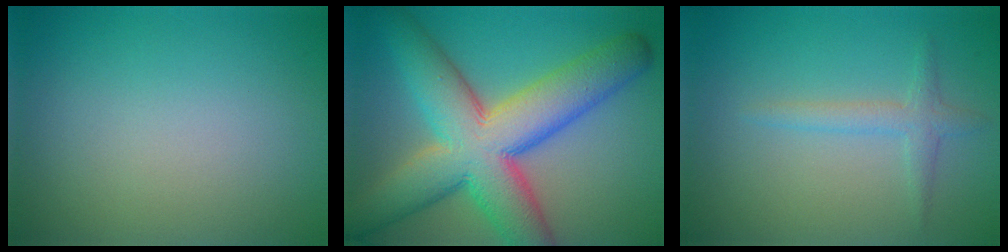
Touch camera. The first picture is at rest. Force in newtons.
{"total": 12.6, "press": 12.6, "slide": 0.4}
{"total": 1.8, "press": 1.8, "slide": 0.0}